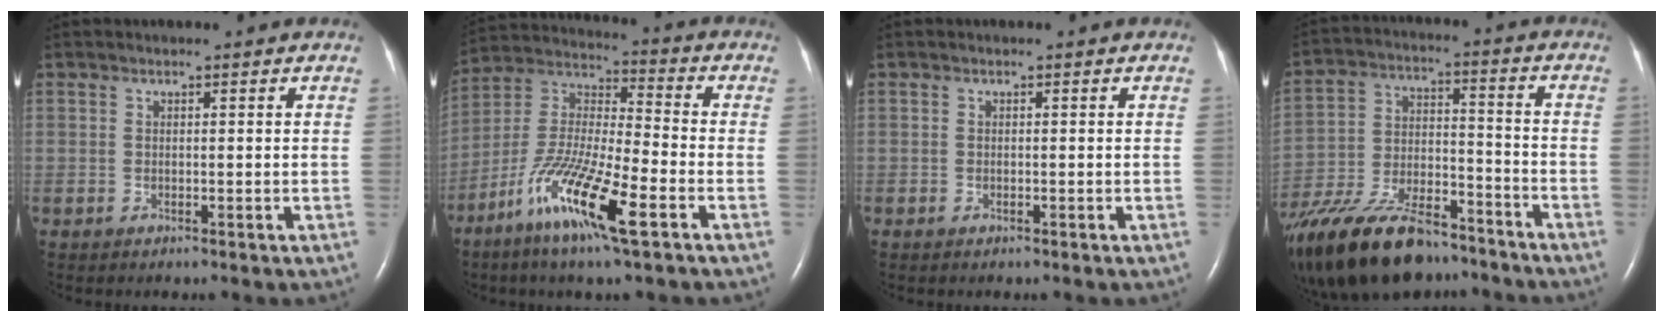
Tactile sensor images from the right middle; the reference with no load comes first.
{"total": 15.3, "force": [-7.7, 1.6, 13.1], "torque": [-0.262, -0.023, -0.145]}
{"total": 0.0}
{"total": 25.2, "force": [-19.6, 8.8, 13.1], "torque": [-0.296, -0.032, -0.328]}